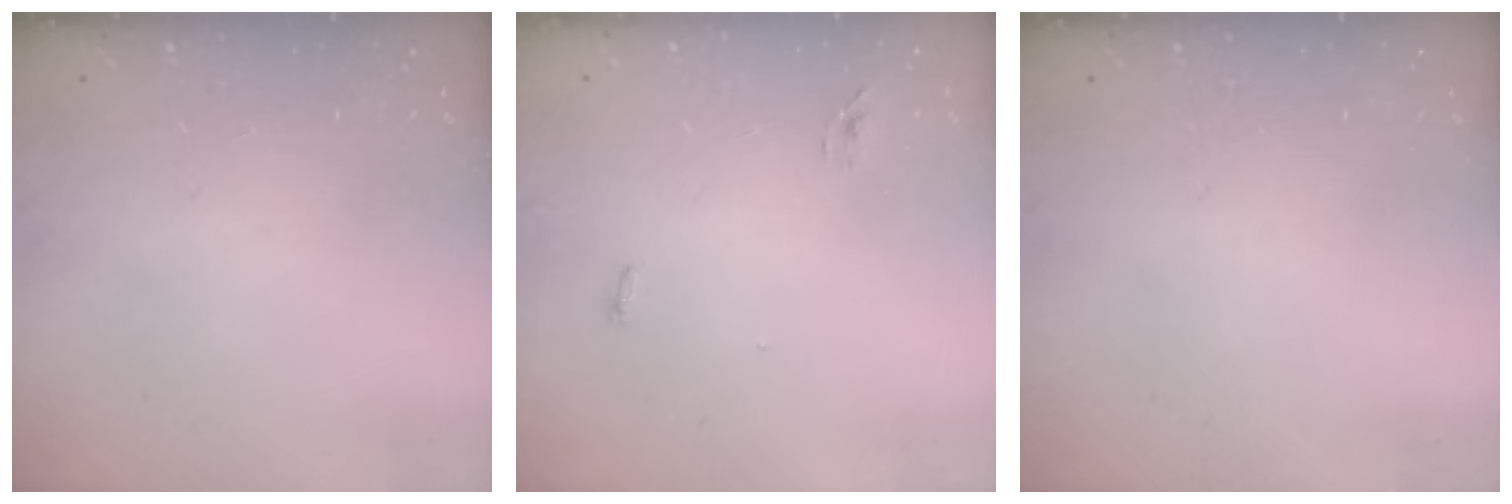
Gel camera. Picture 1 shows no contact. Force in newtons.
{"total": 3.2, "press": 2.9, "slide": 1.5}
{"total": 0.0}